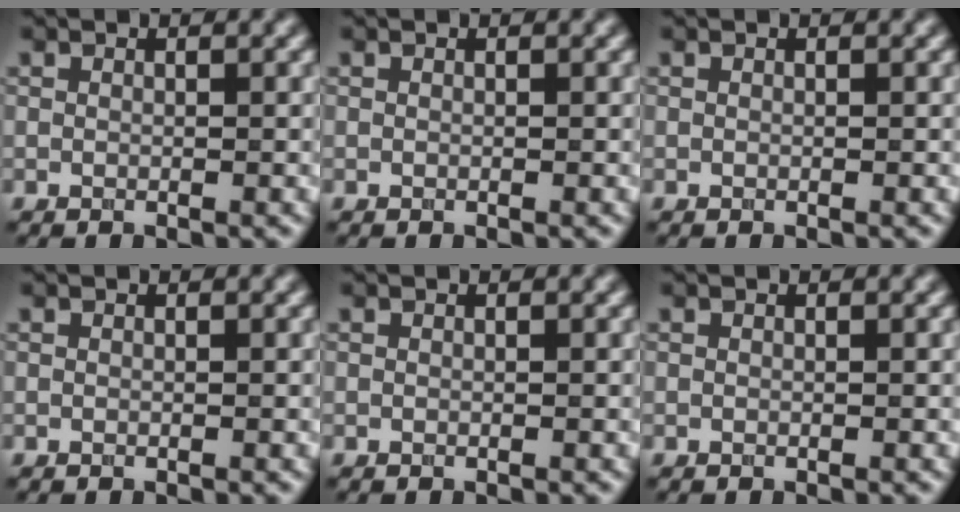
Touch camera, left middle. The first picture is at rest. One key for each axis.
{"total": 0.0}
{"total": 0.0}
{"total": 0.0}
{"total": 0.0}
{"total": 0.0}